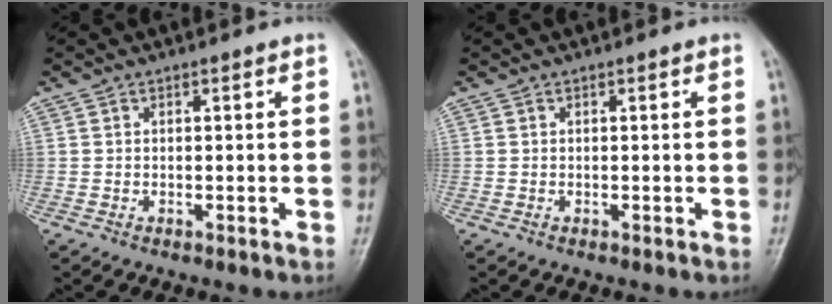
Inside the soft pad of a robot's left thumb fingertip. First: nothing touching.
{"total": 0.0}